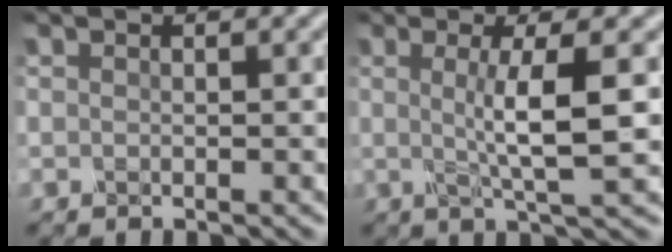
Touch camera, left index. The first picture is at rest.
{"total": 5.2, "force": [0.4, 0.9, 5.1], "torque": [-0.083, 0.002, 0.006]}